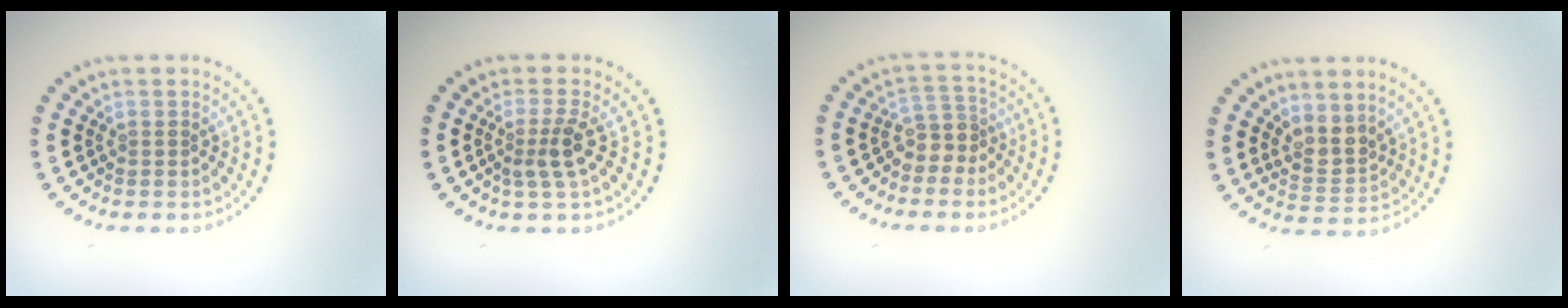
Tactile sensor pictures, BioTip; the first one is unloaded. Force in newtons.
{"total": 2.4, "press": 1.8, "slide": 1.6}
{"total": 2.6, "press": 2.0, "slide": 1.5}
{"total": 2.5, "press": 2.0, "slide": 1.5}